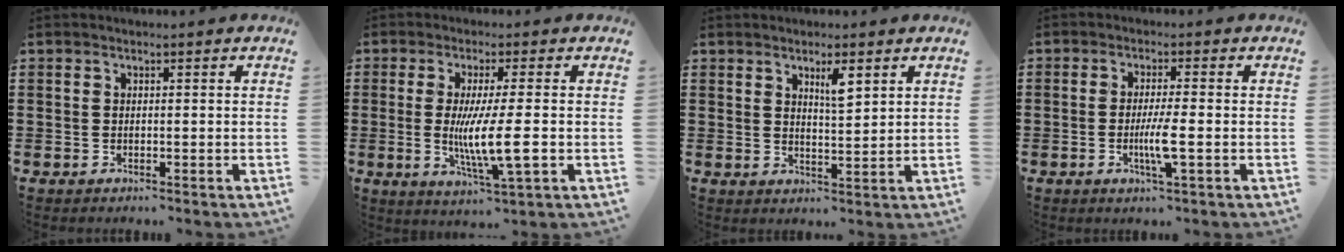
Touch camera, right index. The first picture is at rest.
{"total": 8.7, "force": [-1.0, 0.9, 8.6], "torque": [-0.169, -0.016, -0.023]}
{"total": 3.6, "force": [2.2, 0.8, 2.7], "torque": [-0.041, -0.002, 0.034]}
{"total": 4.5, "force": [-1.1, 0.1, 4.4], "torque": [-0.085, -0.011, -0.022]}